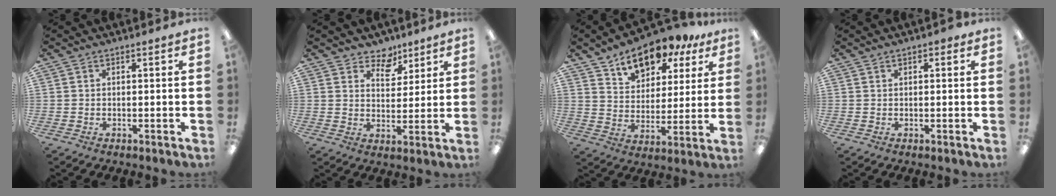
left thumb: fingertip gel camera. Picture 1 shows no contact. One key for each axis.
{"total": 6.9, "fx": 5.4, "fy": 4.2, "fz": 1.2, "tx": -0.009, "ty": -0.040, "tz": 0.095}
{"total": 11.6, "fx": 9.2, "fy": 5.9, "fz": 3.6, "tx": -0.057, "ty": -0.061, "tz": 0.170}
{"total": 0.9, "fx": 0.5, "fy": 0.5, "fz": 0.5, "tx": -0.011, "ty": 0.003, "tz": 0.009}